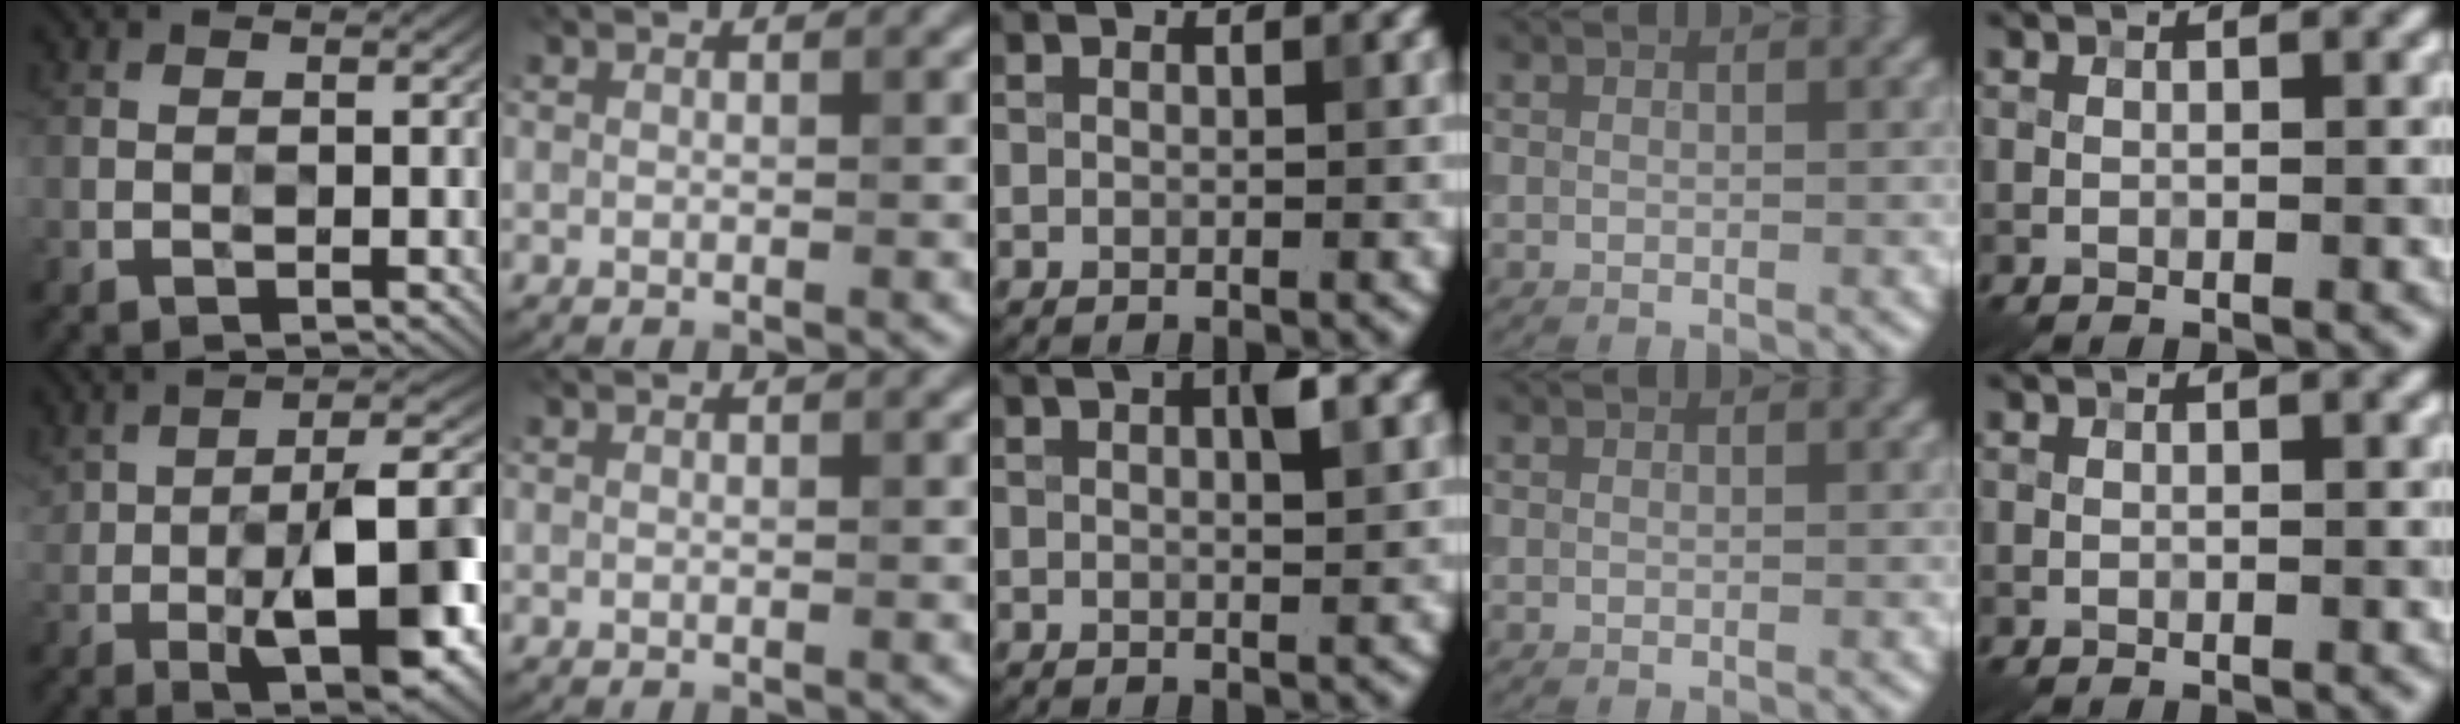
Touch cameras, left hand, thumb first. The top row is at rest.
{"thumb": {"total": 11.6, "force": [-2.7, 3.9, 10.5], "torque": [-0.164, 0.014, -0.045]}, "middle": {"total": 1.4, "force": [0.0, -0.2, 1.4], "torque": [-0.037, 0.002, 0.019]}}